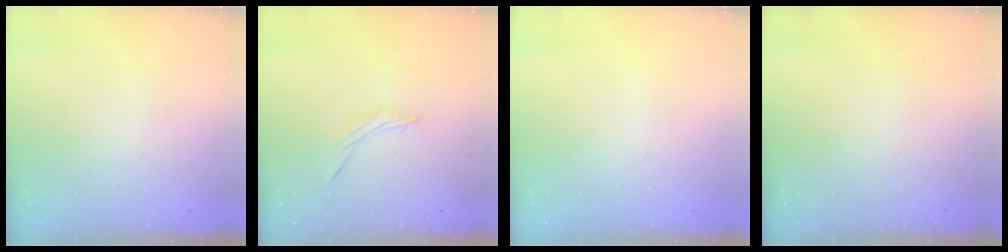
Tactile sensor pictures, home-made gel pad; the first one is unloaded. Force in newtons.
{"total": 4.9, "press": 4.7, "slide": 1.4}
{"total": 0.0}
{"total": 0.0}